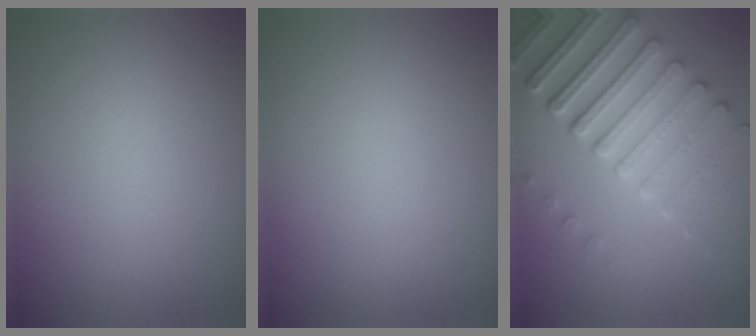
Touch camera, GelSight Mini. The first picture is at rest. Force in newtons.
{"total": 0.0}
{"total": 7.0, "press": 5.5, "slide": 4.4}